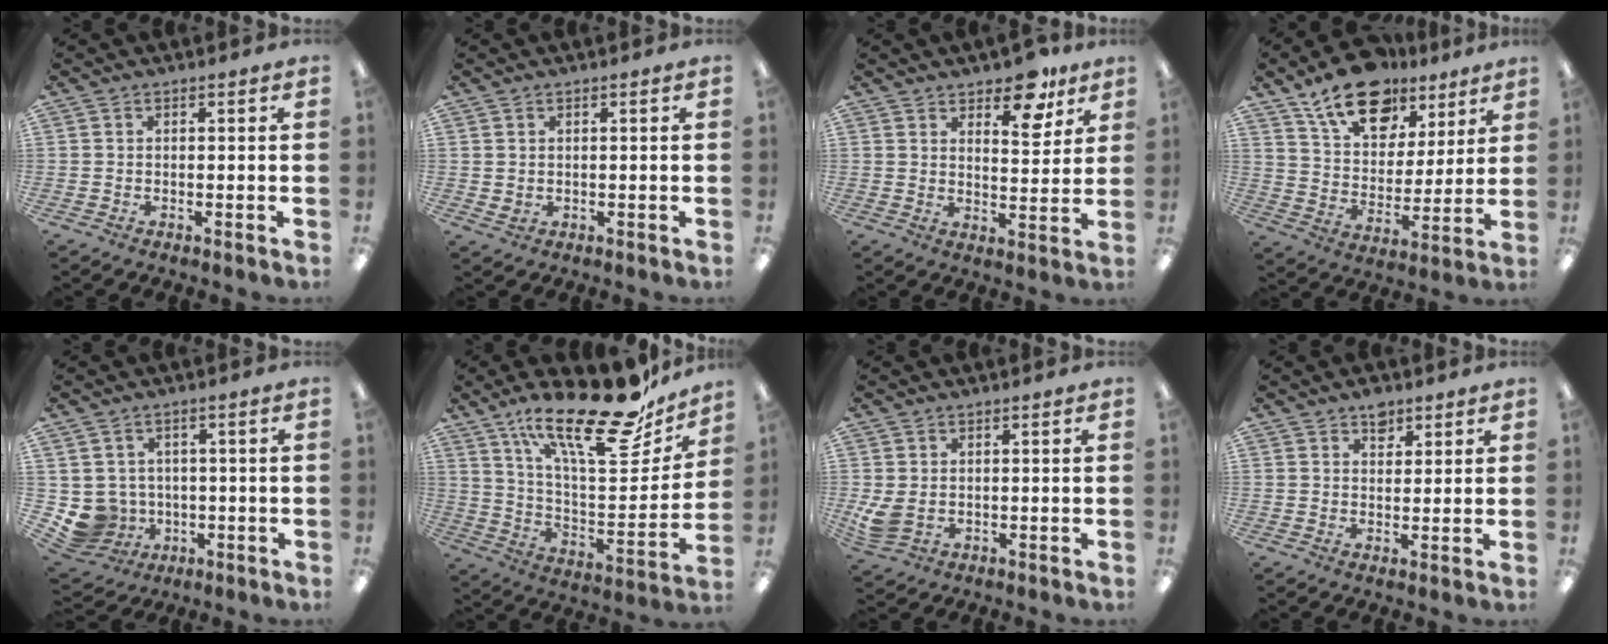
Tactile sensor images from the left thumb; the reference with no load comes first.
{"total": 1.1, "force": [0.6, 0.8, 0.5], "torque": [-0.005, 0.000, 0.009]}
{"total": 9.5, "force": [7.0, 4.2, 4.8], "torque": [-0.043, -0.042, 0.118]}
{"total": 17.1, "force": [11.8, 9.6, 7.9], "torque": [-0.133, -0.064, 0.212]}
{"total": 6.3, "force": [-0.5, 6.2, 0.9], "torque": [-0.059, -0.008, -0.002]}
{"total": 26.7, "force": [18.6, 8.6, 17.1], "torque": [-0.256, -0.118, 0.308]}
{"total": 4.3, "force": [0.5, 3.1, 2.9], "torque": [-0.059, -0.010, 0.006]}
{"total": 4.1, "force": [2.9, 2.4, 1.6], "torque": [-0.007, -0.013, 0.048]}